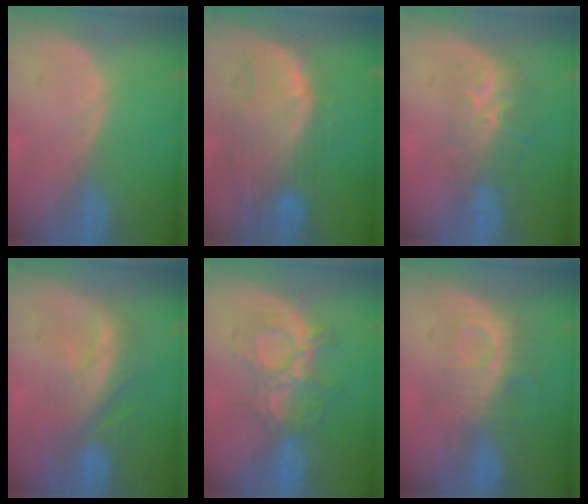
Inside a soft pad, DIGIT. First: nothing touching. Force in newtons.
{"total": 10.3, "press": 8.9, "slide": 5.1}
{"total": 8.7, "press": 7.2, "slide": 5.0}
{"total": 8.0, "press": 7.3, "slide": 3.4}
{"total": 8.8, "press": 8.5, "slide": 2.3}
{"total": 9.3, "press": 8.2, "slide": 4.4}